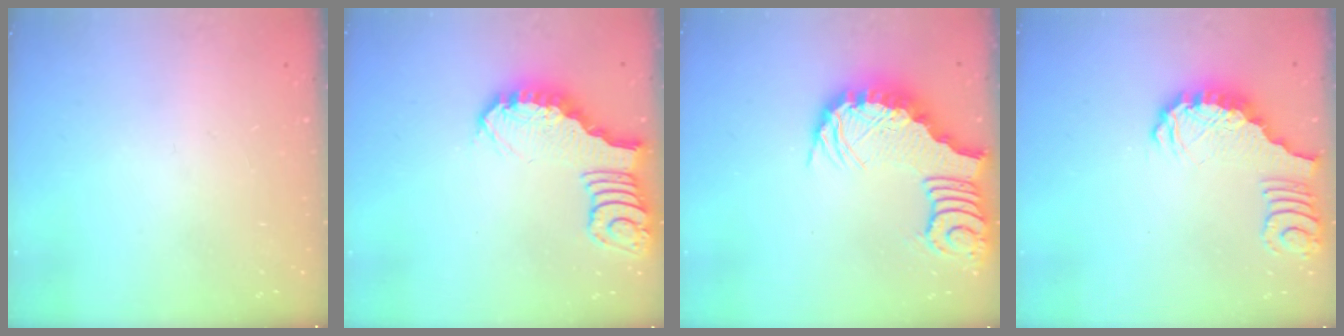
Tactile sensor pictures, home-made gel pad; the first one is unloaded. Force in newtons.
{"total": 3.5, "press": 3.5, "slide": 0.2}
{"total": 3.7, "press": 3.6, "slide": 0.7}
{"total": 2.7, "press": 2.7, "slide": 0.5}